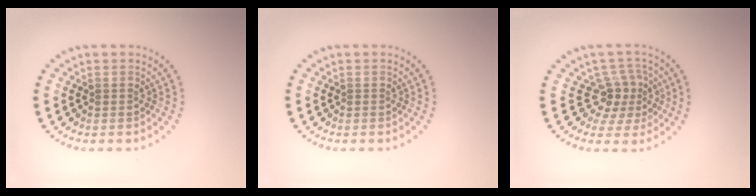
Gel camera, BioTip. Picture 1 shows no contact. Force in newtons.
{"total": 0.0}
{"total": 2.9, "press": 2.3, "slide": 1.9}